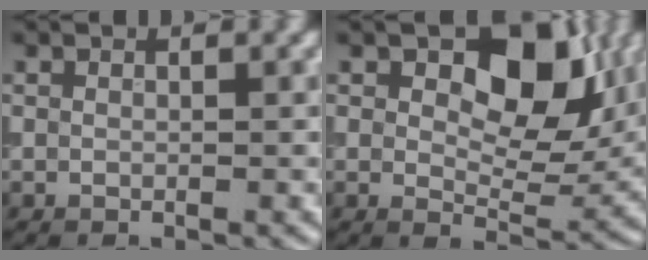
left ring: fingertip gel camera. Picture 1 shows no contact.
{"total": 9.1, "force": [2.9, 5.3, 6.8], "torque": [-0.092, -0.006, 0.041]}